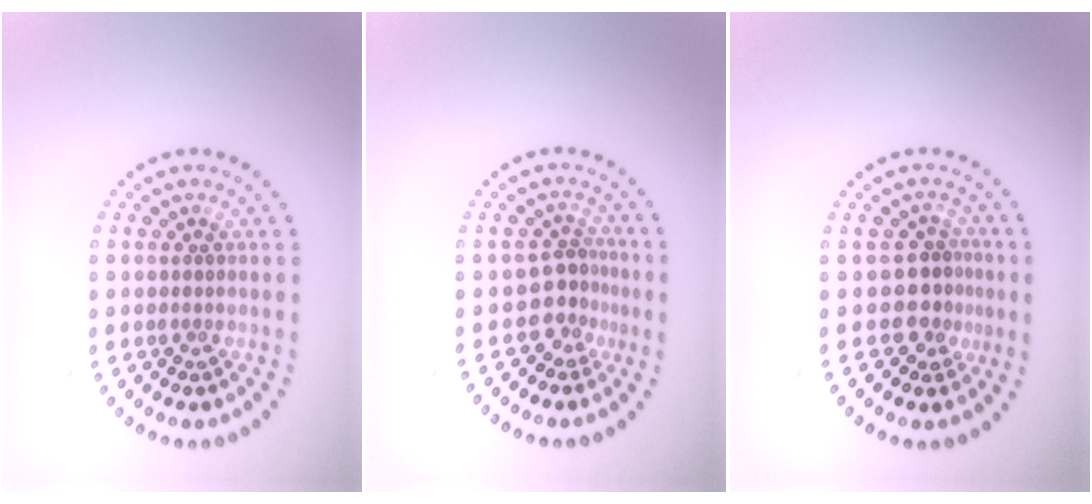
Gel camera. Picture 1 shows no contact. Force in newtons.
{"total": 2.7, "press": 1.9, "slide": 2.0}
{"total": 2.7, "press": 2.0, "slide": 1.7}